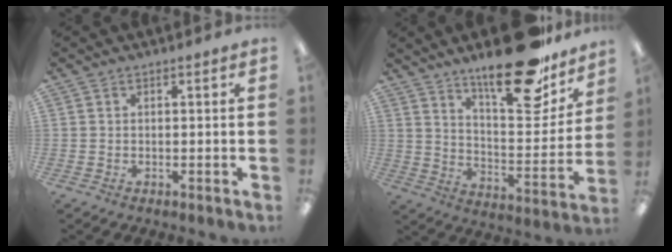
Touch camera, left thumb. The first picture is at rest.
{"total": 23.8, "force": [17.6, 8.0, 13.8], "torque": [-0.202, -0.113, 0.291]}